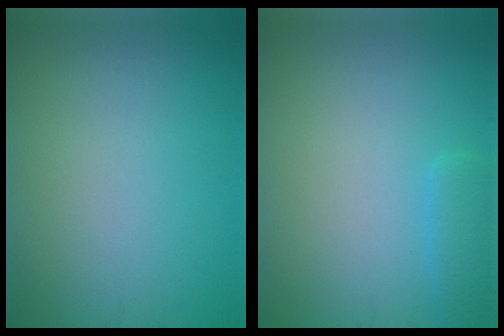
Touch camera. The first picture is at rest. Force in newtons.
{"total": 1.6, "press": 1.6, "slide": 0.1}